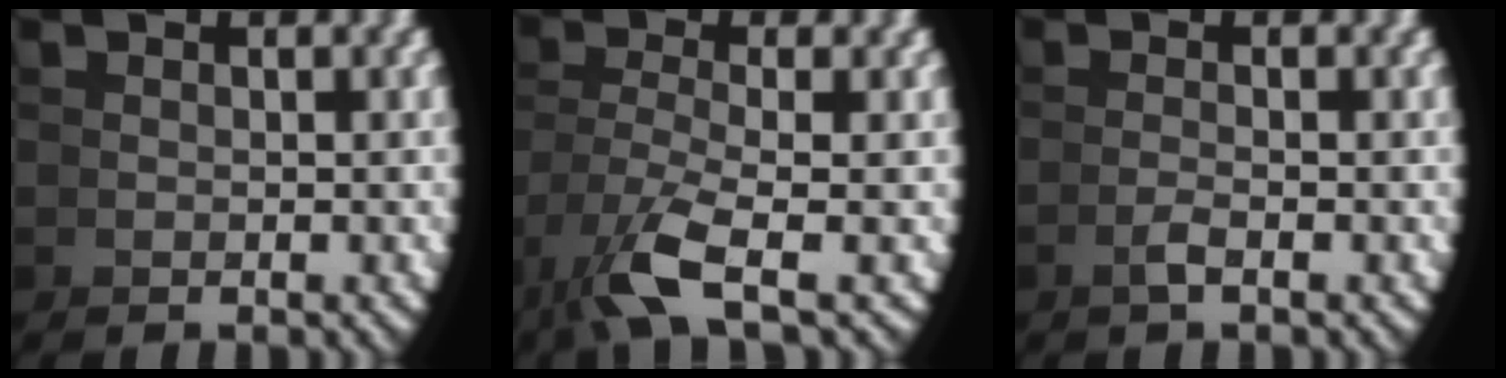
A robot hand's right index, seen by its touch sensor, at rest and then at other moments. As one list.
[{"total": 4.0, "force": [-1.0, 1.1, 3.8], "torque": [-0.083, -0.024, 0.000]}, {"total": 1.3, "force": [-0.5, -1.2, 0.5], "torque": [-0.003, 0.005, -0.009]}]